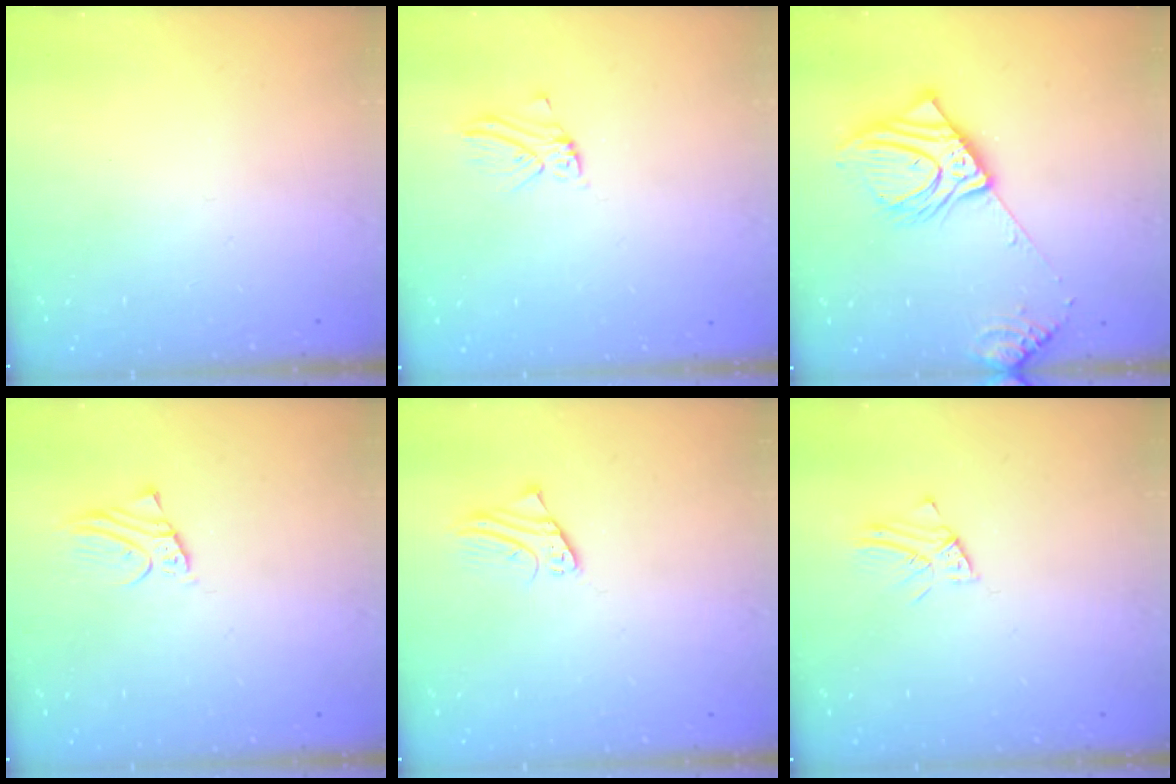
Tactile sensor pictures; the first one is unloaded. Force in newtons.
{"total": 2.1, "press": 2.1, "slide": 0.2}
{"total": 17.4, "press": 17.1, "slide": 3.3}
{"total": 2.4, "press": 2.4, "slide": 0.0}
{"total": 1.9, "press": 1.9, "slide": 0.1}
{"total": 1.8, "press": 1.7, "slide": 0.2}